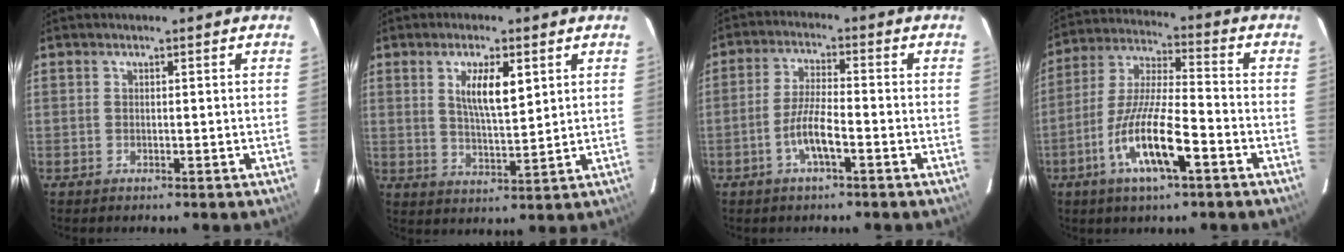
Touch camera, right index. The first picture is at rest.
{"total": 7.3, "force": [2.8, 2.3, 6.3], "torque": [-0.112, -0.001, 0.054]}
{"total": 5.9, "force": [-2.8, 0.9, 5.1], "torque": [-0.104, 0.001, -0.054]}
{"total": 13.8, "force": [-6.4, 2.6, 12.0], "torque": [-0.246, -0.011, -0.123]}